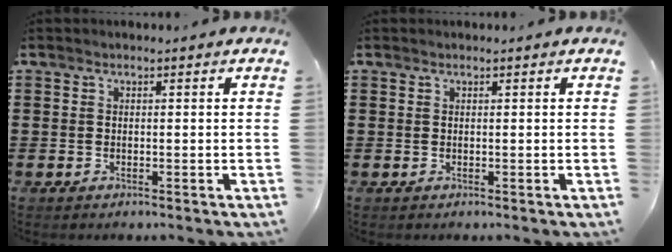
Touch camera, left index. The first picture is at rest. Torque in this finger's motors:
{"motor_torque": [0.30, 0.39, -0.02, 0.01]}